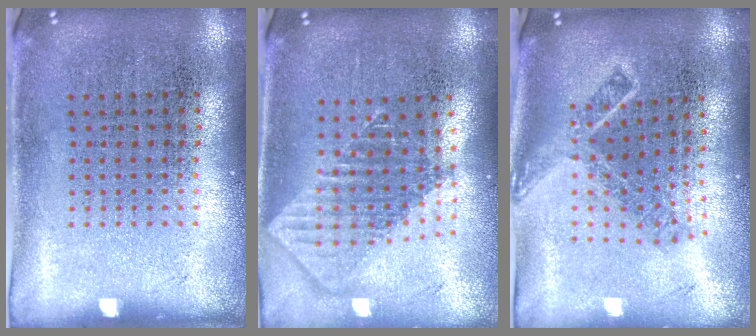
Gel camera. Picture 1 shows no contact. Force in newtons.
{"total": 1.9, "press": 1.5, "slide": 1.2}
{"total": 1.9, "press": 1.3, "slide": 1.4}